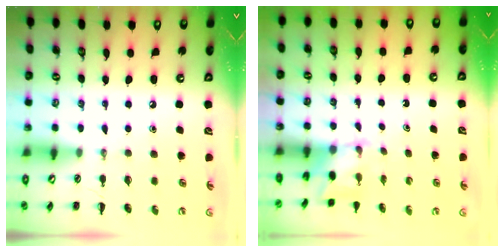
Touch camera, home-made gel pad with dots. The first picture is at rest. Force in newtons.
{"total": 1.7, "press": 1.6, "slide": 0.6}